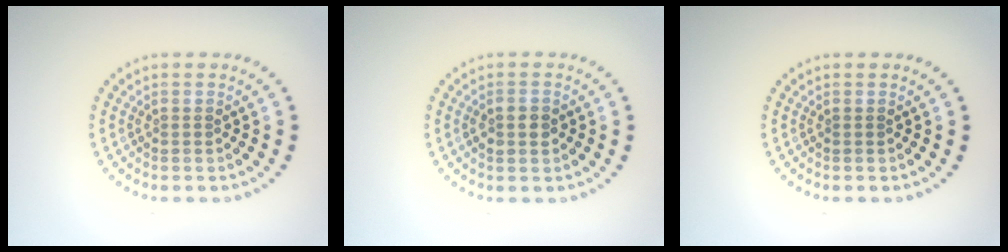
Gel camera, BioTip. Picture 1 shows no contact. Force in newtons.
{"total": 1.5, "press": 1.4, "slide": 0.3}
{"total": 0.0}